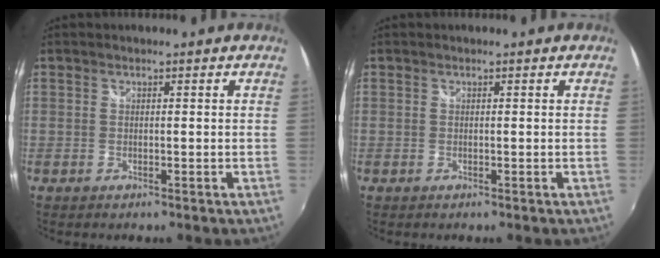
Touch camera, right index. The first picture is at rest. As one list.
[{"total": 0.0}]